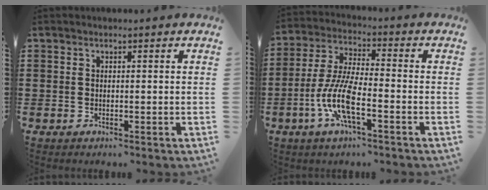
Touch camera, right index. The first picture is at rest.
{"total": 9.2, "force": [-3.6, 2.3, 8.1], "torque": [-0.188, -0.013, -0.074]}